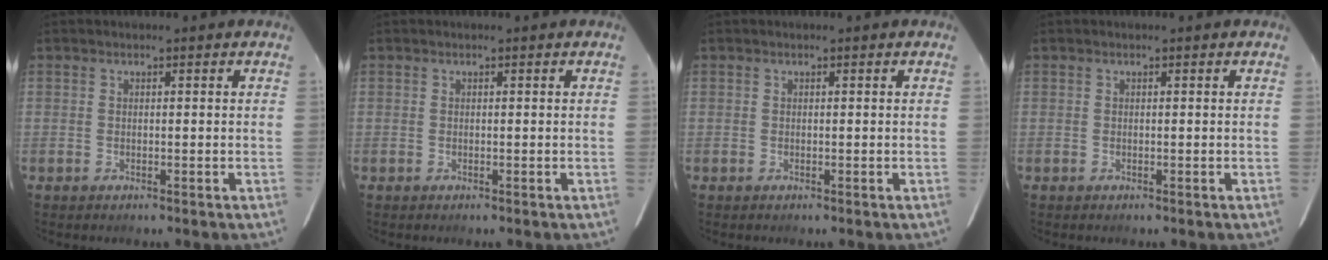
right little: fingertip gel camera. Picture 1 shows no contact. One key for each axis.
{"total": 0.0}
{"total": 0.0}
{"total": 0.0}